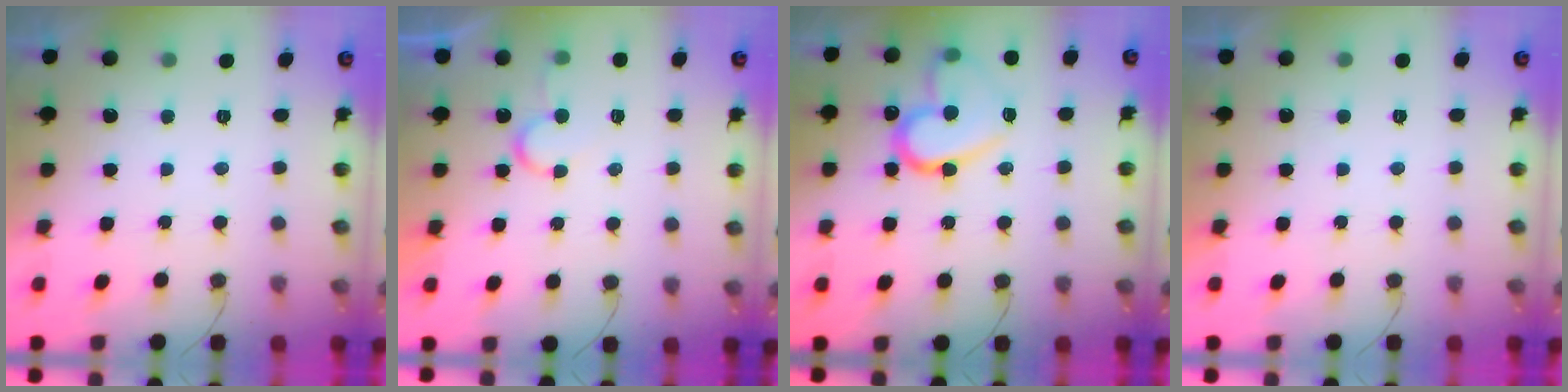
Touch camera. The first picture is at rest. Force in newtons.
{"total": 6.4, "press": 6.4, "slide": 0.6}
{"total": 15.7, "press": 15.6, "slide": 1.7}
{"total": 1.9, "press": 1.9, "slide": 0.1}